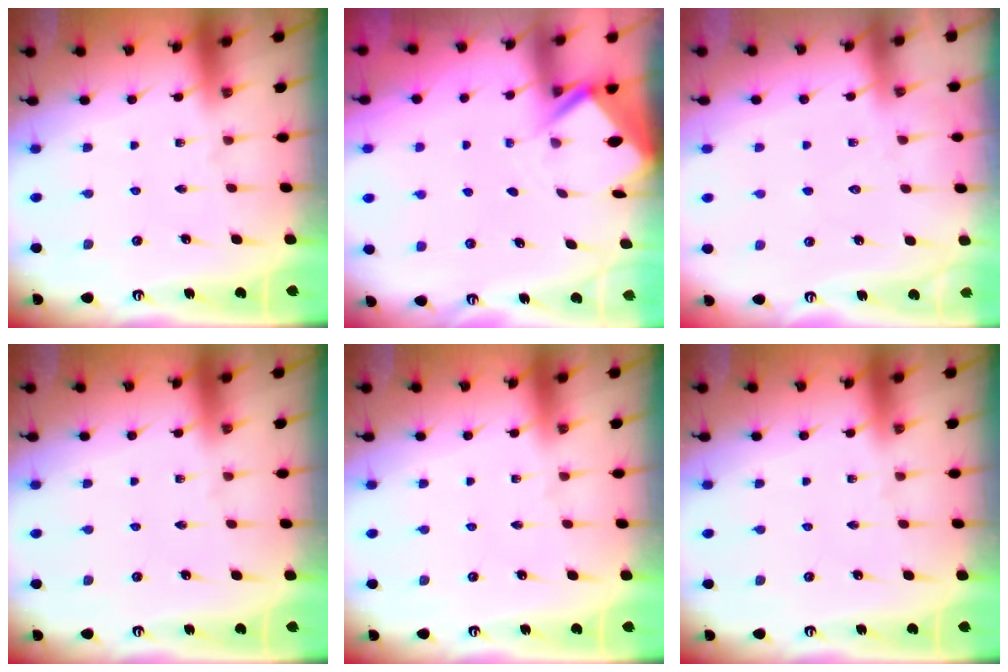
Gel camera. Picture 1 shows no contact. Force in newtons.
{"total": 3.0, "press": 3.0, "slide": 0.3}
{"total": 5.0, "press": 4.9, "slide": 0.5}
{"total": 0.0}
{"total": 0.0}
{"total": 0.0}